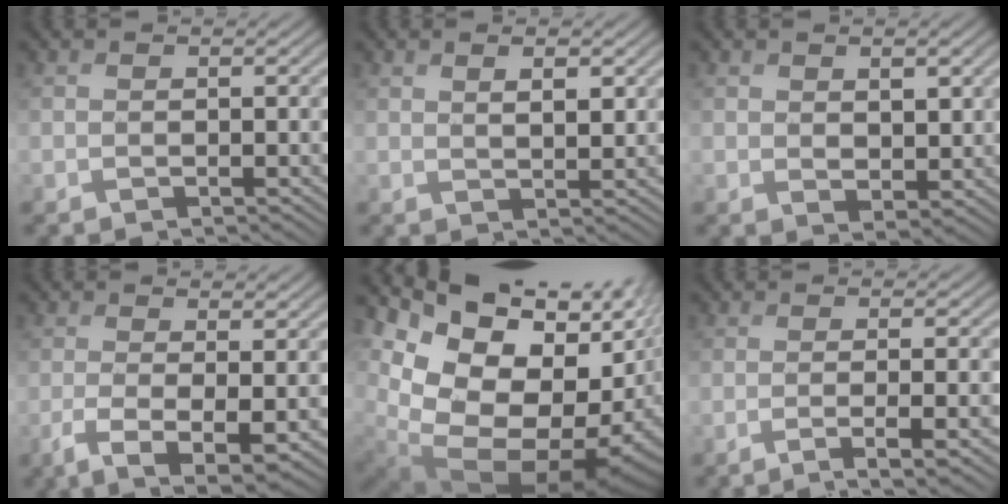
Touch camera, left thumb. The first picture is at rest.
{"total": 2.6, "force": [1.2, 1.0, 2.1], "torque": [-0.036, -0.006, 0.023]}
{"total": 3.8, "force": [1.3, 2.3, 2.7], "torque": [-0.053, -0.009, 0.025]}
{"total": 5.4, "force": [-1.6, 1.3, 5.0], "torque": [-0.090, -0.010, -0.029]}
{"total": 19.3, "force": [-3.0, 14.9, 11.8], "torque": [-0.211, -0.029, -0.023]}
{"total": 5.7, "force": [-1.8, 1.3, 5.2], "torque": [-0.064, -0.003, -0.035]}